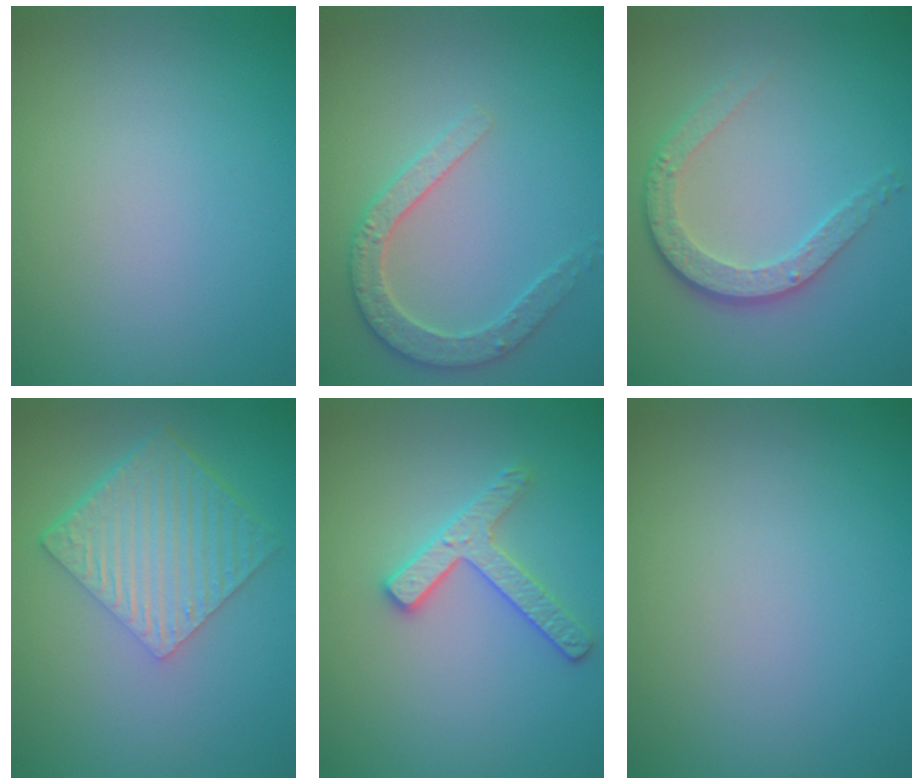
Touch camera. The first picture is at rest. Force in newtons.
{"total": 3.0, "press": 3.0, "slide": 0.3}
{"total": 3.8, "press": 2.8, "slide": 2.5}
{"total": 6.4, "press": 4.5, "slide": 4.6}
{"total": 2.6, "press": 2.6, "slide": 0.4}
{"total": 0.0}